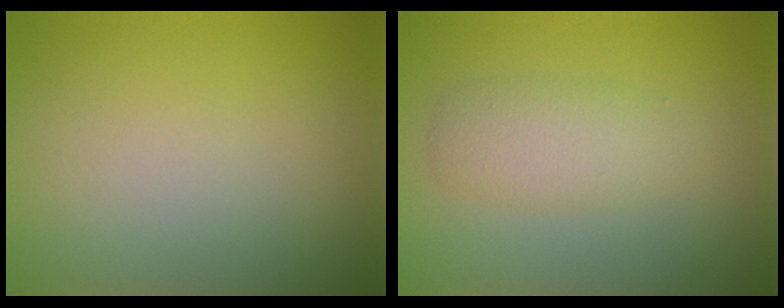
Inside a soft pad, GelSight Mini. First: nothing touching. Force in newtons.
{"total": 2.9, "press": 2.9, "slide": 0.1}